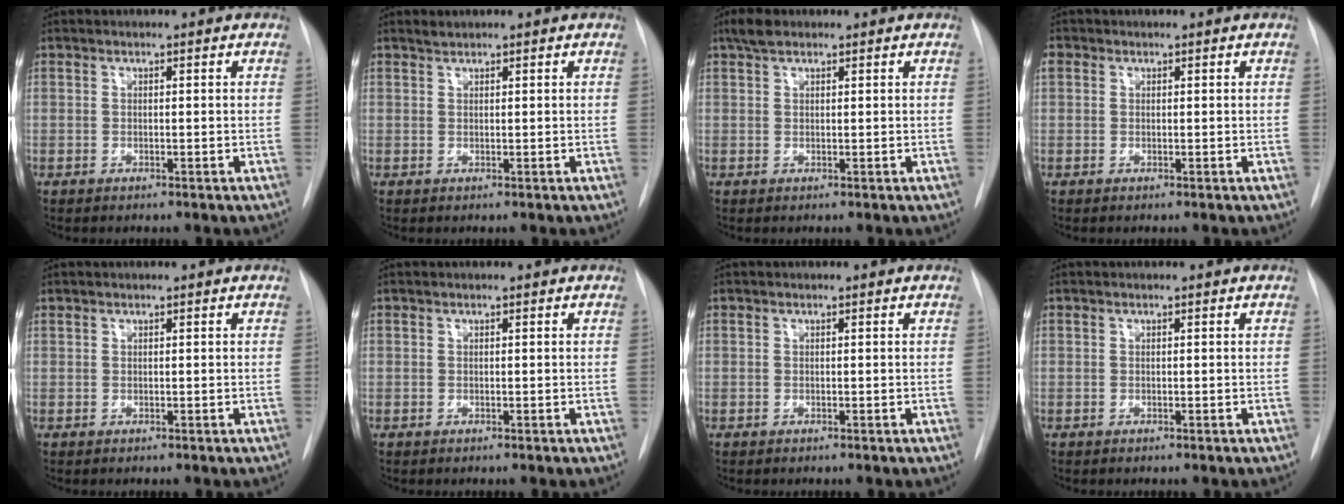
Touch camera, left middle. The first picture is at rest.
{"total": 0.7, "force": [0.7, 0.1, 0.0], "torque": [-0.005, 0.002, 0.015]}
{"total": 2.4, "force": [1.8, 1.1, 1.3], "torque": [-0.026, 0.012, 0.033]}
{"total": 1.7, "force": [0.6, 1.5, 0.5], "torque": [-0.012, 0.018, 0.013]}
{"total": 0.0}
{"total": 0.0}
{"total": 0.0}
{"total": 0.0}